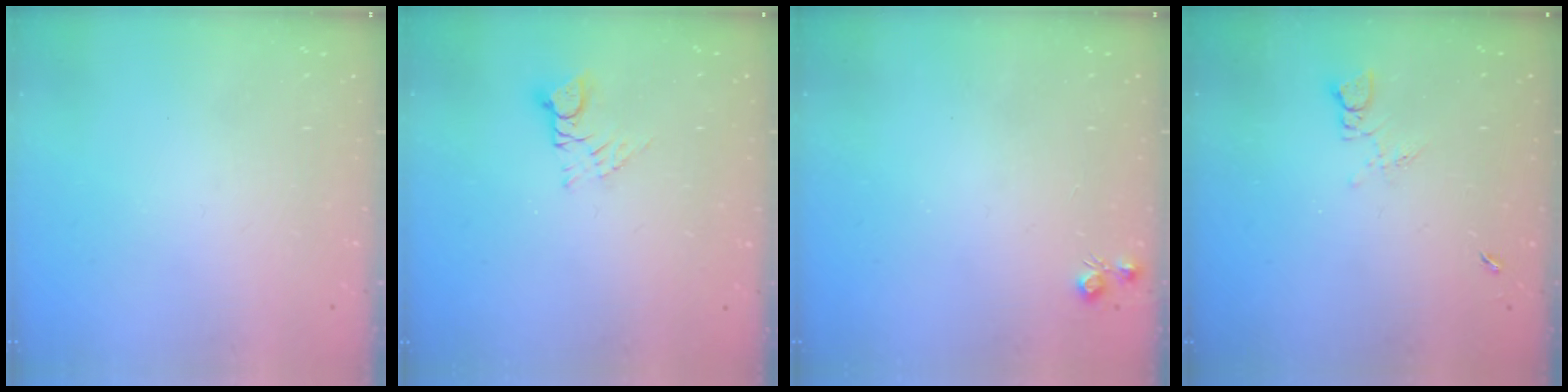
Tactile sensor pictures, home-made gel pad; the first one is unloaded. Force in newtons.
{"total": 5.2, "press": 5.2, "slide": 0.3}
{"total": 4.7, "press": 4.7, "slide": 0.7}
{"total": 3.5, "press": 3.5, "slide": 0.5}